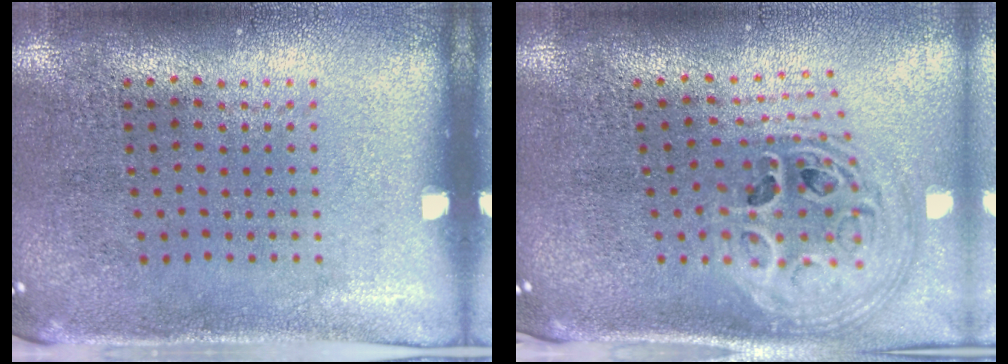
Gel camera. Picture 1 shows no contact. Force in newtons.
{"total": 2.8, "press": 2.0, "slide": 1.9}